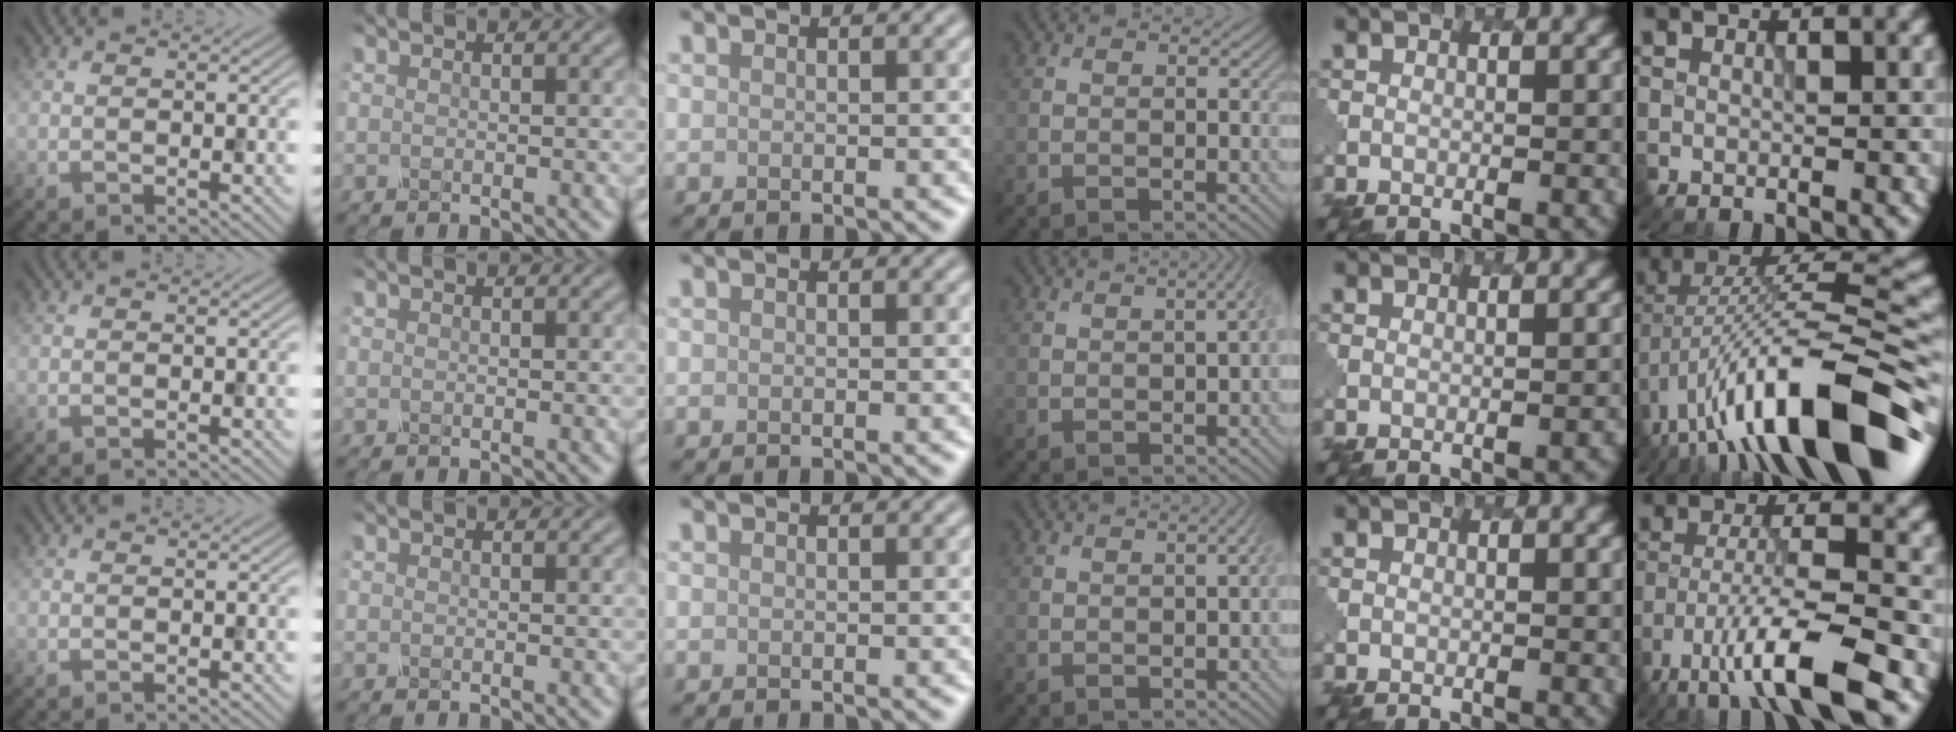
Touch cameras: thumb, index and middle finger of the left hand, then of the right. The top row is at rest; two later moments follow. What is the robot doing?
{"motion": "pour", "object": "mug"}